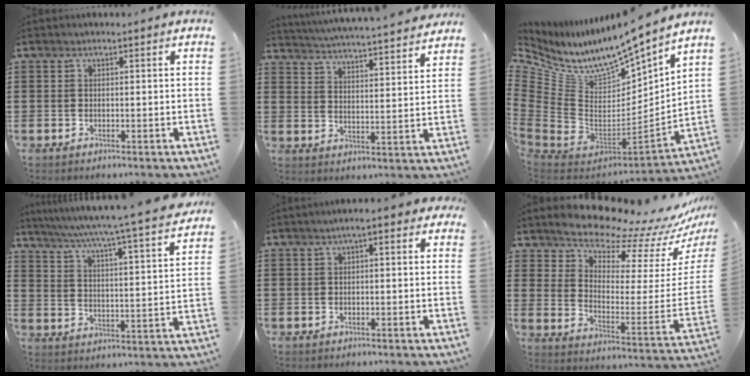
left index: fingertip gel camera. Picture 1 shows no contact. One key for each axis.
{"total": 4.2, "fx": 4.0, "fy": -0.7, "fz": 0.8, "tx": -0.037, "ty": -0.037, "tz": 0.063}
{"total": 9.1, "fx": 7.6, "fy": 3.5, "fz": 3.8, "tx": -0.107, "ty": -0.076, "tz": 0.129}
{"total": 5.5, "fx": 4.7, "fy": -1.3, "fz": 2.5, "tx": -0.069, "ty": -0.050, "tz": 0.068}
{"total": 1.8, "fx": -0.7, "fy": 0.5, "fz": 1.6, "tx": -0.030, "ty": 0.004, "tz": -0.016}
{"total": 9.2, "fx": 9.0, "fy": 0.9, "fz": 1.3, "tx": -0.053, "ty": -0.093, "tz": 0.153}